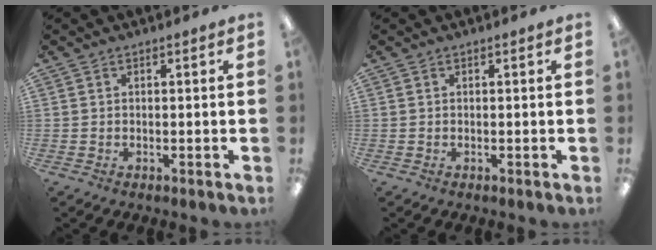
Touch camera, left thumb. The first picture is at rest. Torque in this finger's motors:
{"motor_torque": [0.00, 0.00, 0.05, -0.05, 0.00]}